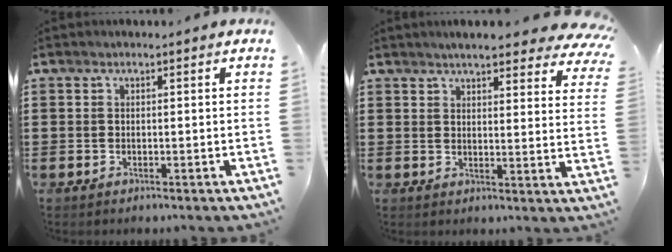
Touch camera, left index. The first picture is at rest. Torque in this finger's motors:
{"motor_torque": [2.14, 0.00, 0.46, 0.04]}